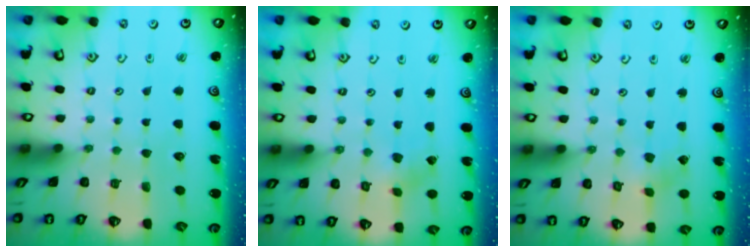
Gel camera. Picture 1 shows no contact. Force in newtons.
{"total": 2.1, "press": 2.1, "slide": 0.3}
{"total": 1.7, "press": 1.7, "slide": 0.1}